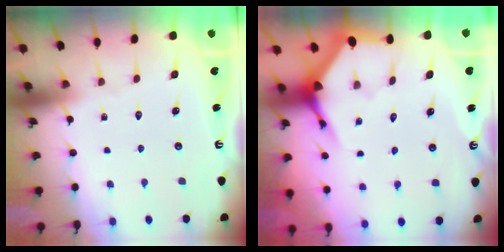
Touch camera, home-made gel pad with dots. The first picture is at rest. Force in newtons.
{"total": 3.8, "press": 3.8, "slide": 0.4}